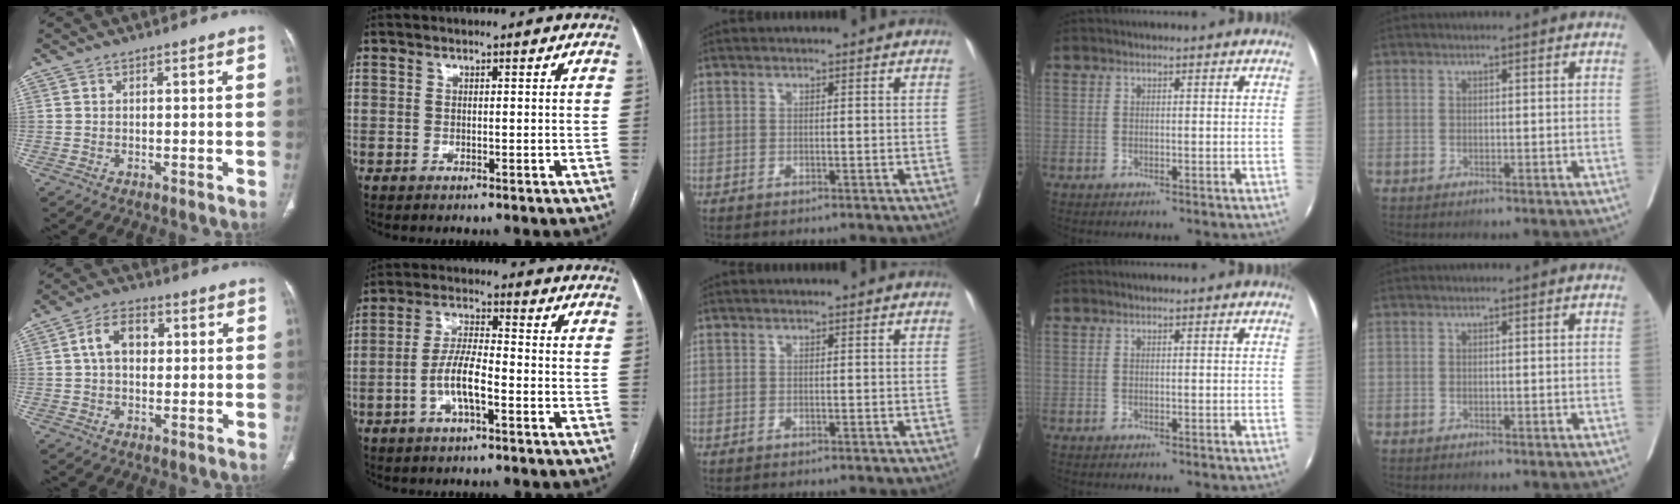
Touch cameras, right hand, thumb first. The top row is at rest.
{"thumb": {"total": 7.0, "force": [1.2, 4.7, 5.1], "torque": [-0.078, 0.015, 0.016]}, "index": {"total": 6.8, "force": [-2.4, 1.6, 6.2], "torque": [-0.128, 0.007, -0.048]}}